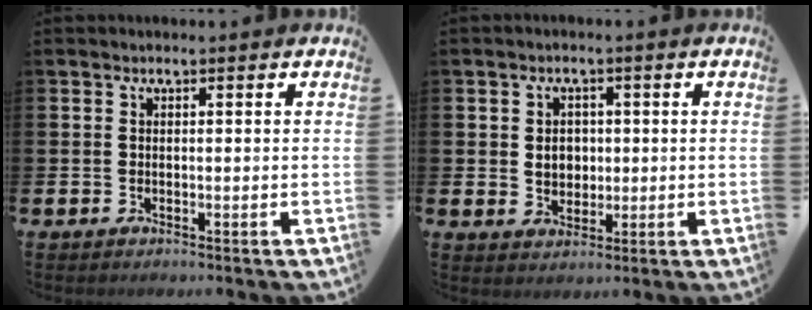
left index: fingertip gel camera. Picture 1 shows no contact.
{"total": 3.1, "force": [0.5, 2.6, 1.5], "torque": [-0.014, 0.002, 0.001]}